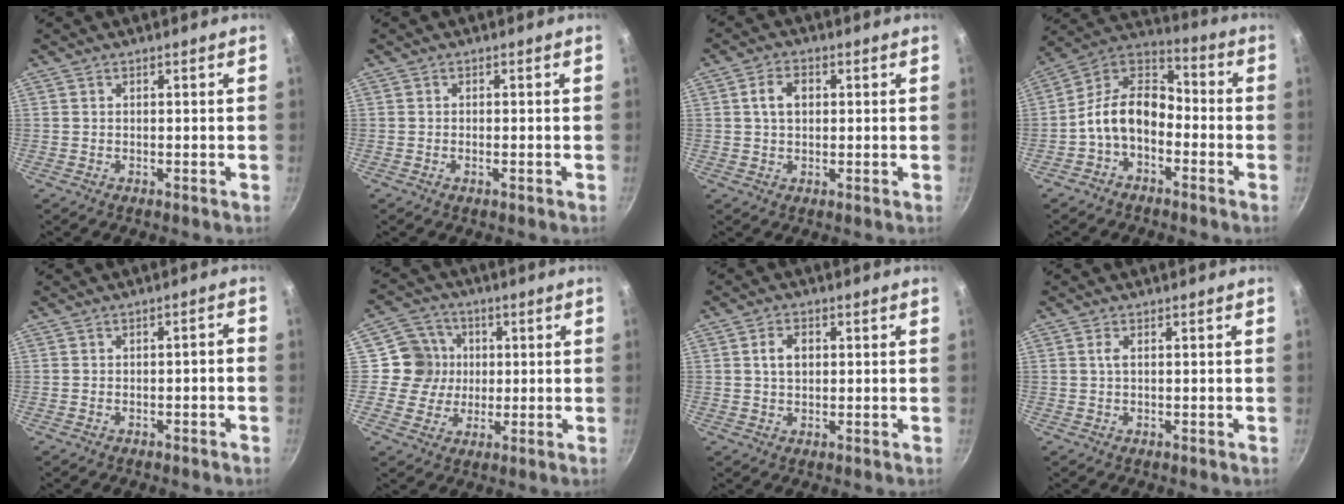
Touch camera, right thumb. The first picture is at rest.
{"total": 1.0, "force": [-0.4, 0.3, 0.8], "torque": [-0.019, 0.004, -0.010]}
{"total": 4.5, "force": [0.8, 3.1, 3.2], "torque": [-0.042, 0.008, 0.010]}
{"total": 12.2, "force": [-3.8, 8.1, 8.4], "torque": [-0.130, 0.062, -0.096]}
{"total": 2.3, "force": [-1.4, 0.9, 1.5], "torque": [-0.025, 0.025, -0.015]}
{"total": 8.3, "force": [0.7, 8.1, 1.6], "torque": [0.014, 0.013, -0.002]}
{"total": 3.7, "force": [0.6, 2.5, 2.6], "torque": [-0.032, 0.005, 0.009]}
{"total": 1.1, "force": [0.2, 0.3, 1.0], "torque": [-0.021, 0.001, 0.005]}